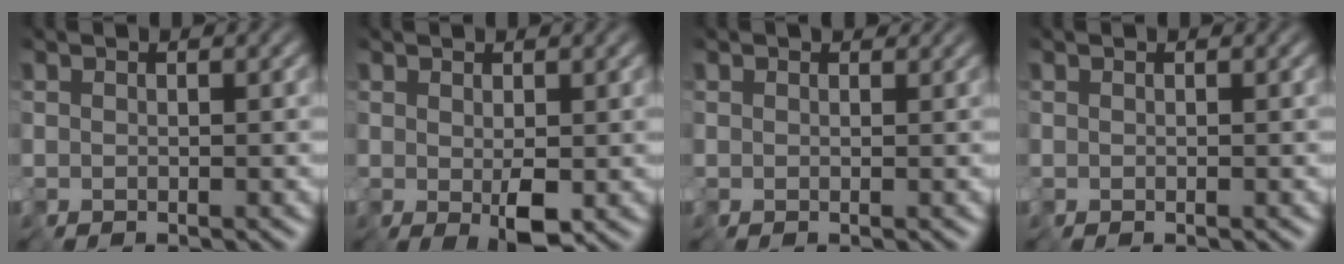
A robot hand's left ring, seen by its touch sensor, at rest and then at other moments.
{"total": 2.6, "force": [0.0, 1.2, 2.3], "torque": [-0.046, -0.003, 0.009]}
{"total": 0.5, "force": [0.1, 0.5, 0.2], "torque": [-0.002, 0.000, 0.002]}
{"total": 0.0}